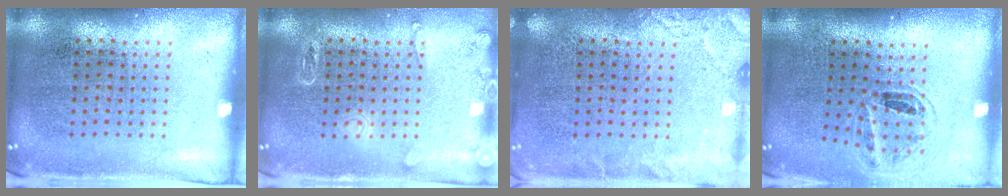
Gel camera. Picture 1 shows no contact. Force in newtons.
{"total": 1.8, "press": 1.8, "slide": 0.2}
{"total": 2.4, "press": 2.4, "slide": 0.3}
{"total": 0.9, "press": 0.9, "slide": 0.2}